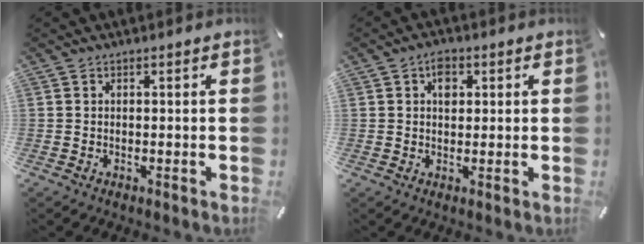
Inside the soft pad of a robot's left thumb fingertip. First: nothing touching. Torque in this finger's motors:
{"motor_torque": [0.06, 0.04, 0.61, -0.36, 0.19]}